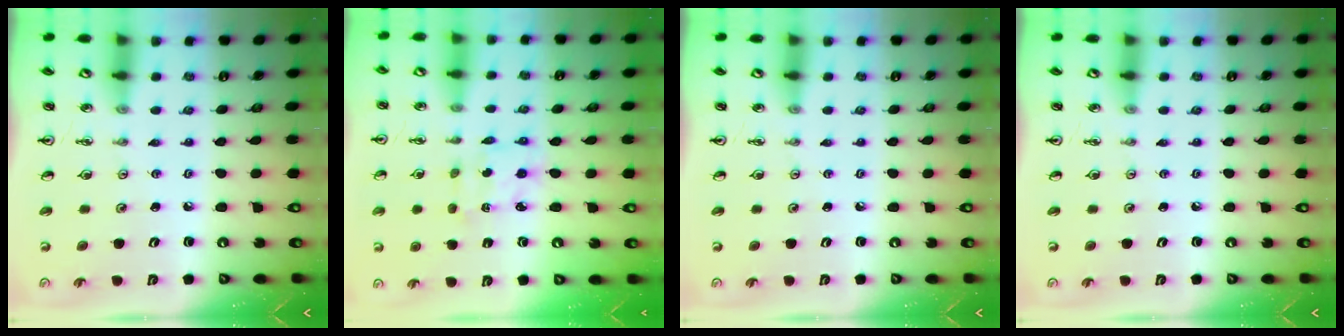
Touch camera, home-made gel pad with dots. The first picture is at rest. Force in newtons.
{"total": 2.3, "press": 2.3, "slide": 0.3}
{"total": 0.0}
{"total": 0.0}